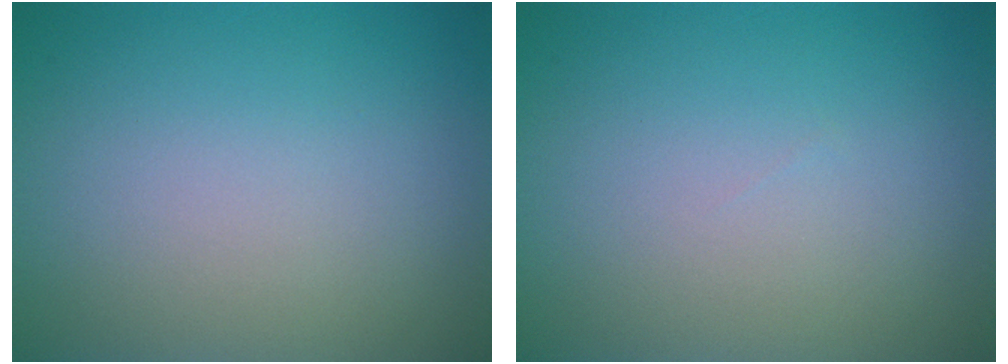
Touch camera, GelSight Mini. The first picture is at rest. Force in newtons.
{"total": 0.0}